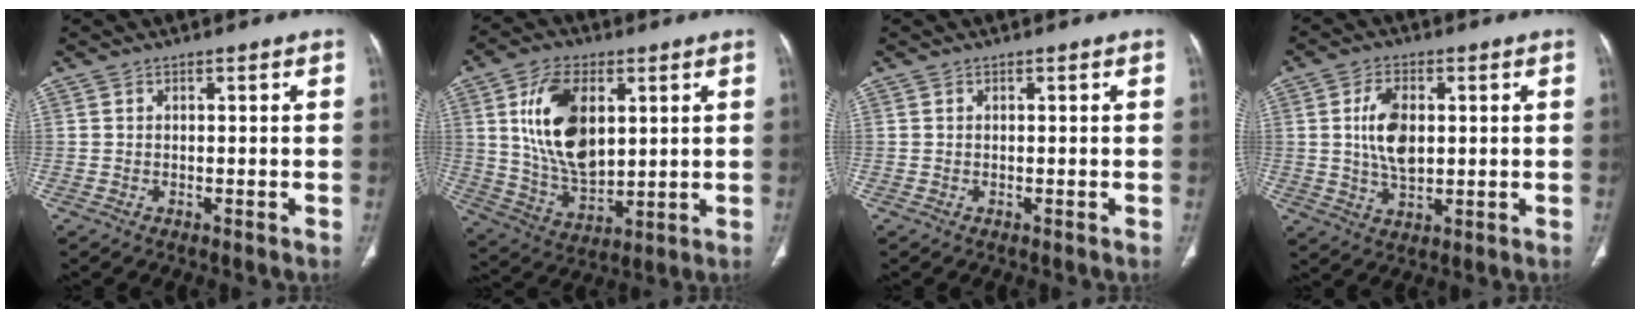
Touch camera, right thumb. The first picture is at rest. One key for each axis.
{"total": 16.4, "fx": 4.3, "fy": 9.5, "fz": 12.7, "tx": -0.214, "ty": -0.019, "tz": 0.090}
{"total": 0.0}
{"total": 8.5, "fx": 1.2, "fy": 4.9, "fz": 6.9, "tx": -0.122, "ty": -0.004, "tz": 0.026}